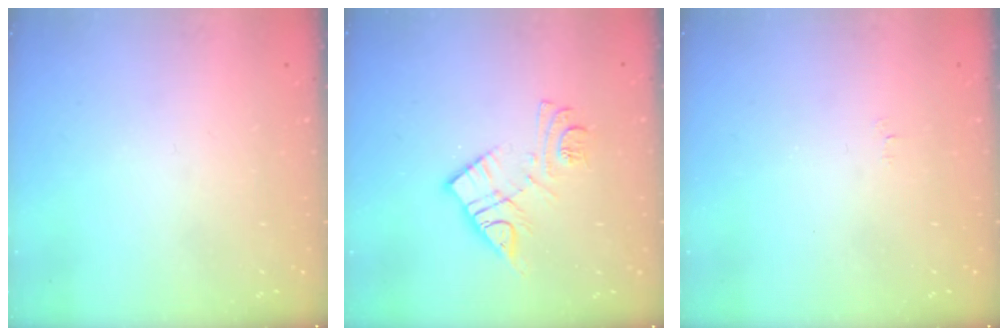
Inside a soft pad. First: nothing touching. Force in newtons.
{"total": 11.7, "press": 11.7, "slide": 0.9}
{"total": 2.5, "press": 2.5, "slide": 0.3}